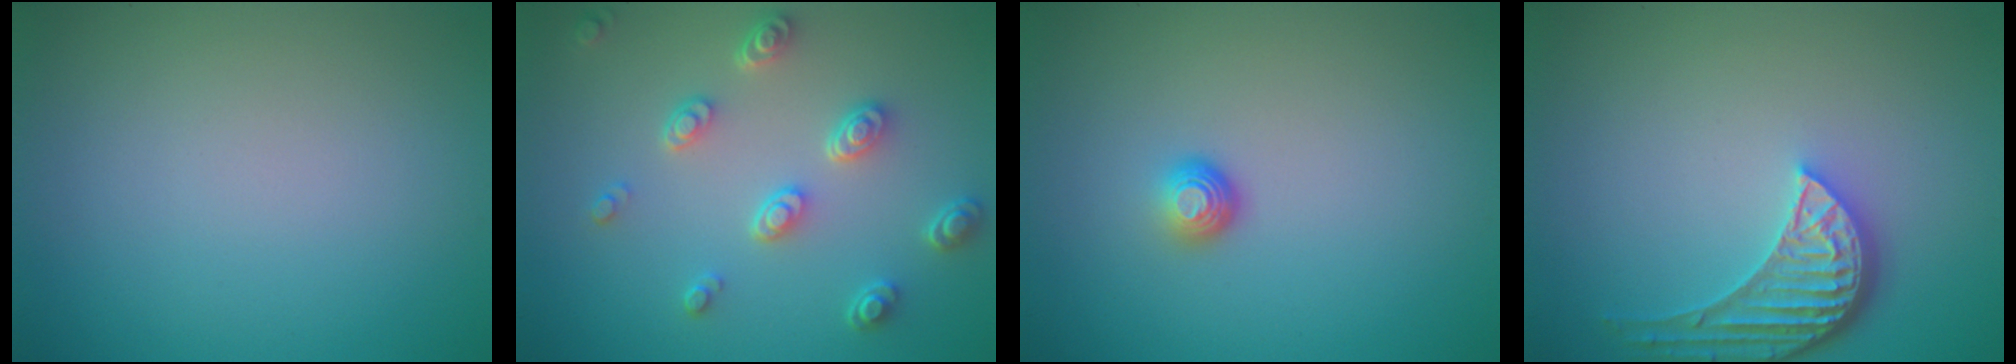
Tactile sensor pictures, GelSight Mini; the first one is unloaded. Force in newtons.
{"total": 4.0, "press": 3.1, "slide": 2.6}
{"total": 1.6, "press": 1.0, "slide": 1.3}
{"total": 4.5, "press": 3.6, "slide": 2.8}